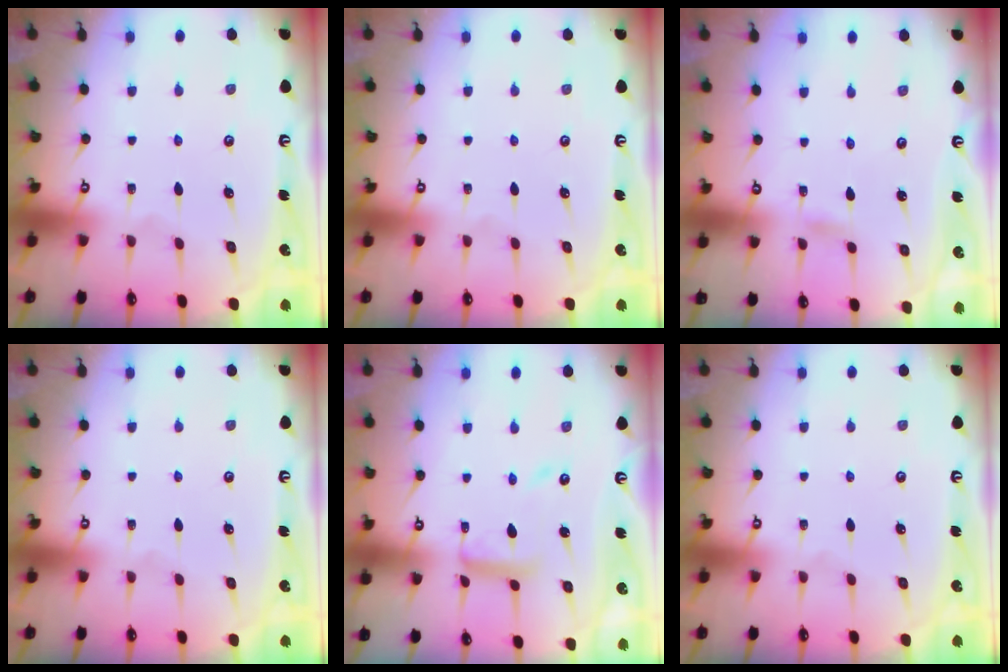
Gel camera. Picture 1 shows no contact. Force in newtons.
{"total": 0.0}
{"total": 1.7, "press": 1.7, "slide": 0.2}
{"total": 0.0}
{"total": 12.3, "press": 12.2, "slide": 1.1}
{"total": 0.0}